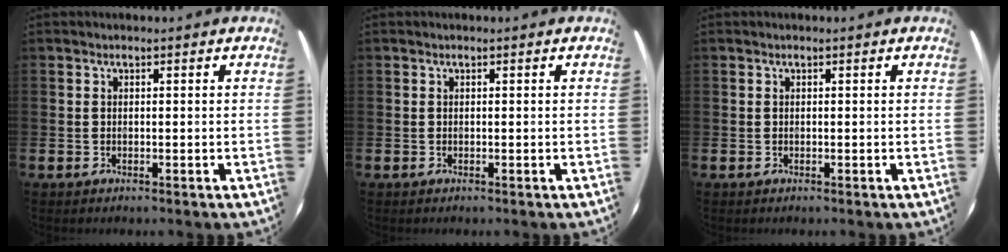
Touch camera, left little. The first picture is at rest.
{"total": 0.0}
{"total": 0.0}